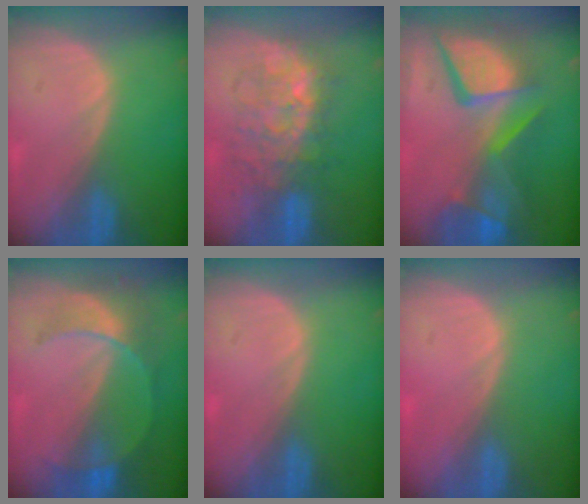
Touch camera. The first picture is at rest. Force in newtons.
{"total": 8.7, "press": 8.7, "slide": 0.3}
{"total": 13.1, "press": 10.8, "slide": 7.5}
{"total": 7.8, "press": 6.7, "slide": 3.9}
{"total": 0.0}
{"total": 0.6, "press": 0.0, "slide": 0.6}